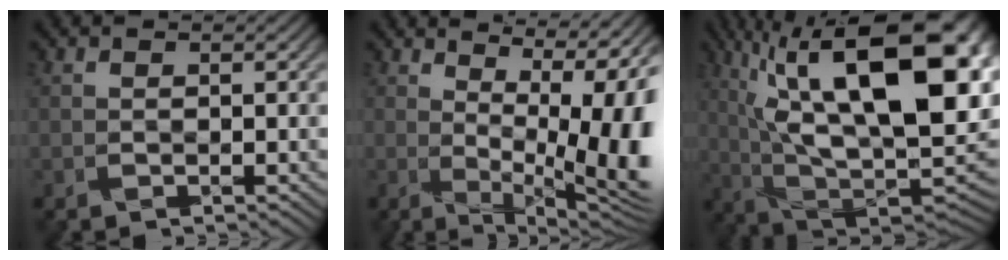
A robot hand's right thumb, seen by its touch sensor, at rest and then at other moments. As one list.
[{"total": 13.9, "force": [1.2, 4.8, 13.0], "torque": [-0.172, 0.017, 0.042]}, {"total": 22.1, "force": [6.9, 10.0, 18.4], "torque": [-0.288, 0.031, 0.113]}]